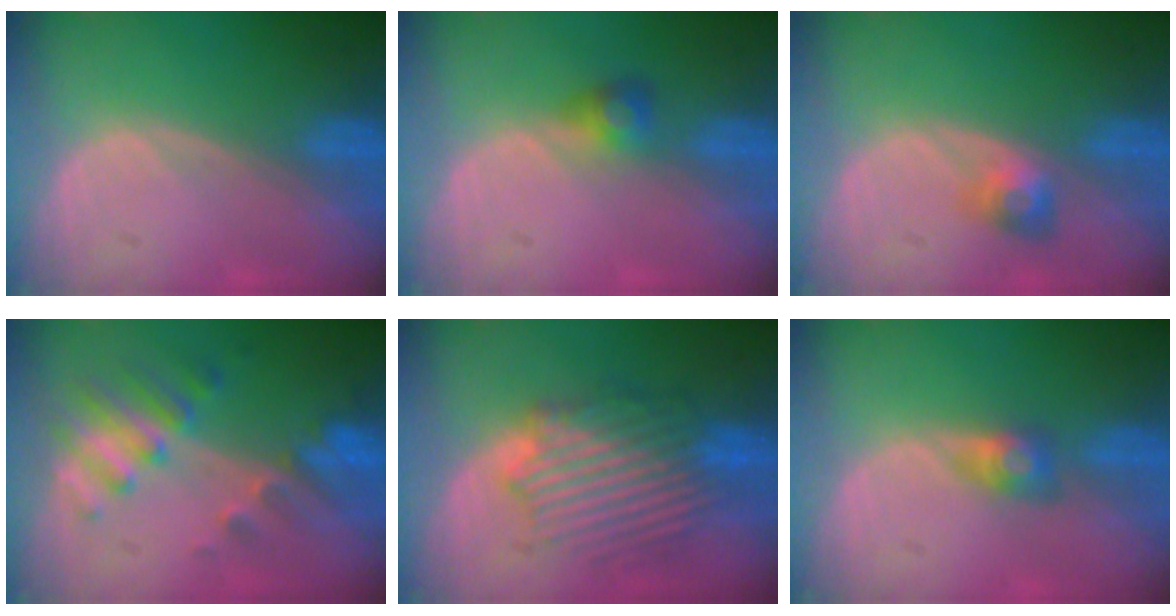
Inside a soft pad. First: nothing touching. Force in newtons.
{"total": 2.5, "press": 2.4, "slide": 0.7}
{"total": 3.0, "press": 2.6, "slide": 1.3}
{"total": 7.9, "press": 7.0, "slide": 3.7}
{"total": 8.7, "press": 8.6, "slide": 1.6}
{"total": 2.9, "press": 2.4, "slide": 1.5}